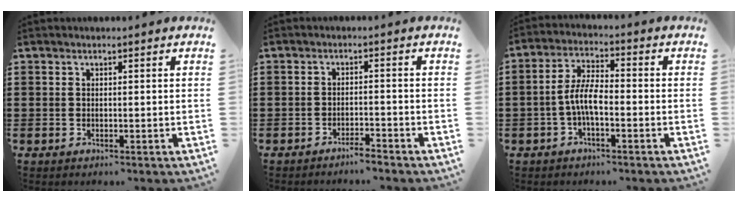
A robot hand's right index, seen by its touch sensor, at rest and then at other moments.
{"total": 2.1, "force": [-2.0, -0.1, 0.5], "torque": [-0.011, 0.002, -0.041]}
{"total": 6.2, "force": [-1.6, 2.1, 5.6], "torque": [-0.124, -0.002, -0.037]}